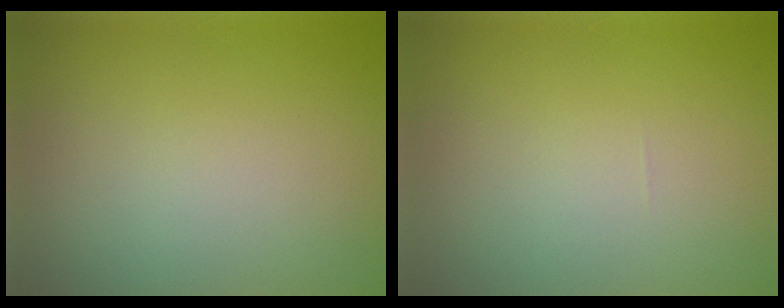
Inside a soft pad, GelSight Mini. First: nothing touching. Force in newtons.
{"total": 0.0}